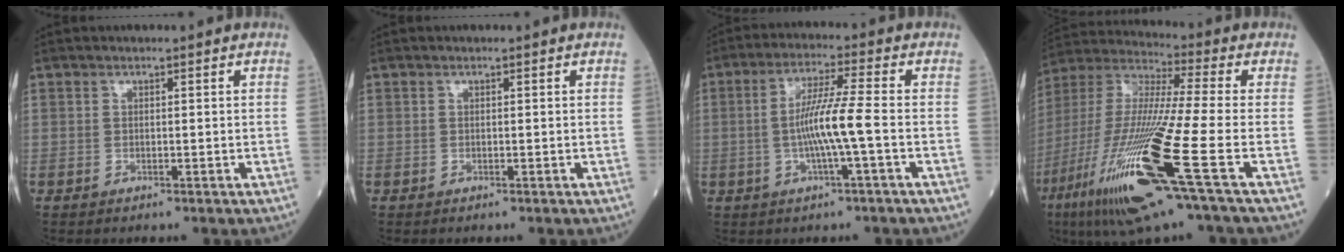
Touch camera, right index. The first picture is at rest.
{"total": 0.0}
{"total": 7.5, "force": [-1.2, -0.7, 7.3], "torque": [-0.144, 0.004, -0.024]}
{"total": 21.9, "force": [-9.2, 0.0, 19.9], "torque": [-0.428, -0.053, -0.180]}